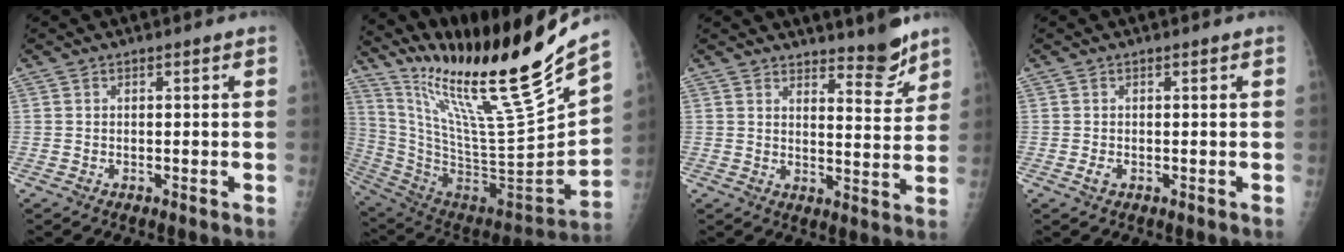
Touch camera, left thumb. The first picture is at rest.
{"total": 28.9, "force": [21.9, 1.6, 18.8], "torque": [-0.295, -0.135, 0.386]}
{"total": 6.9, "force": [6.0, 1.3, 3.0], "torque": [-0.024, -0.057, 0.093]}
{"total": 1.3, "force": [0.2, 0.7, 1.1], "torque": [-0.021, 0.004, 0.008]}